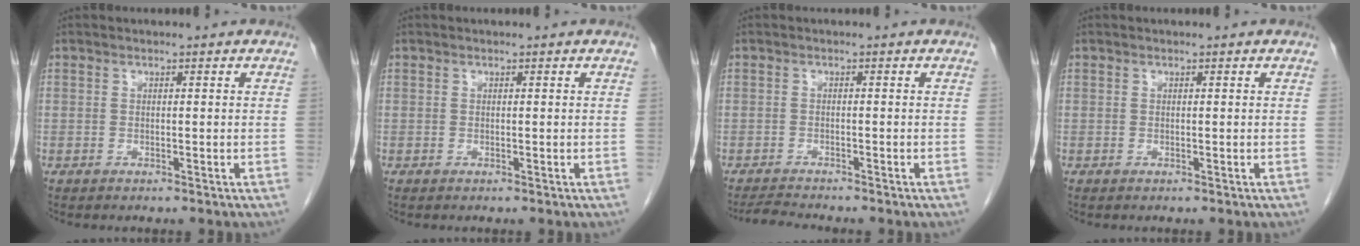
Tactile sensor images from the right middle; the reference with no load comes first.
{"total": 0.0}
{"total": 2.6, "force": [-2.5, -0.5, 0.4], "torque": [-0.017, -0.018, -0.045]}
{"total": 0.0}